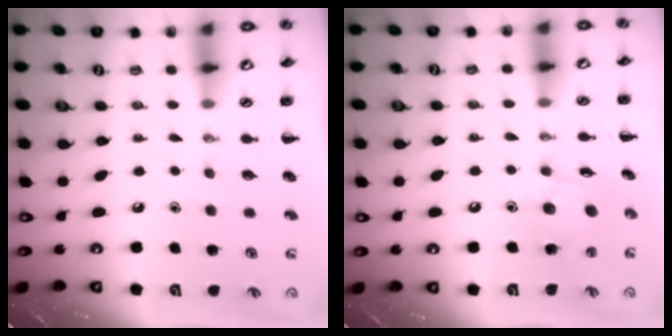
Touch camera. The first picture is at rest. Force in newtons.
{"total": 8.4, "press": 8.3, "slide": 0.7}